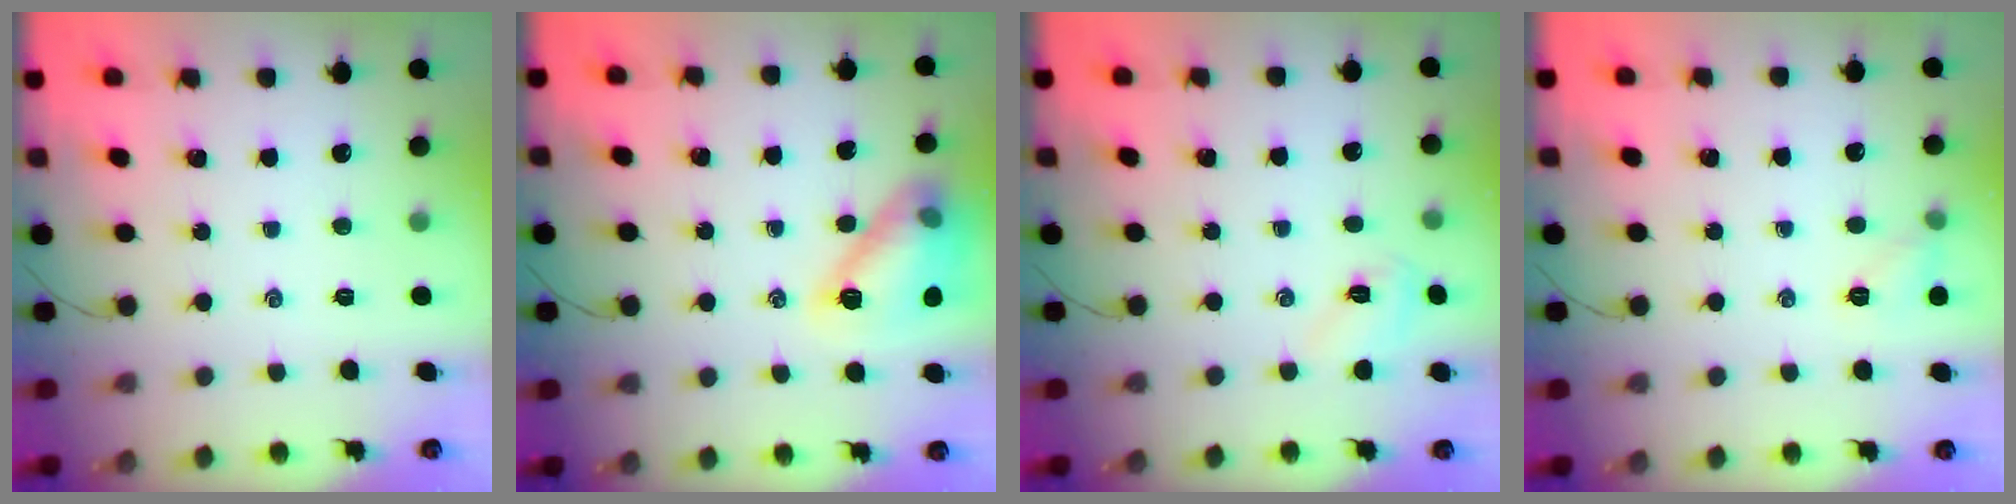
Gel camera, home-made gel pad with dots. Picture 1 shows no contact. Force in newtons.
{"total": 14.3, "press": 14.3, "slide": 0.1}
{"total": 4.5, "press": 4.4, "slide": 1.2}
{"total": 6.0, "press": 5.7, "slide": 1.8}